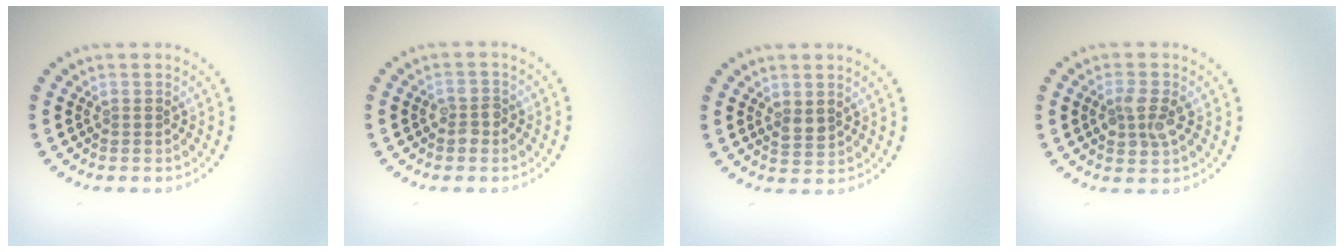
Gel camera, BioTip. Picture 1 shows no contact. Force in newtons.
{"total": 1.8, "press": 1.8, "slide": 0.3}
{"total": 1.4, "press": 1.4, "slide": 0.4}
{"total": 2.5, "press": 2.5, "slide": 0.2}